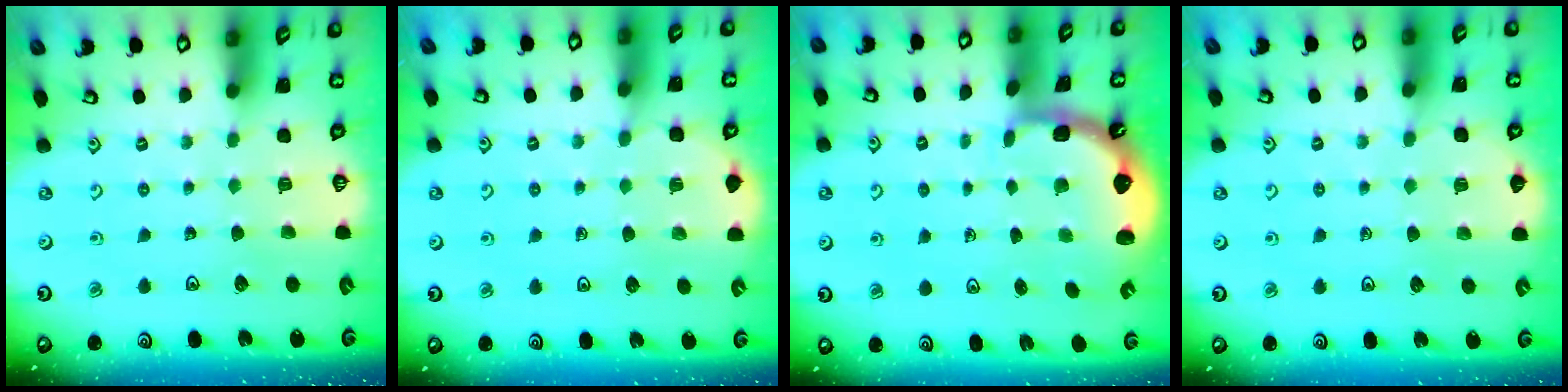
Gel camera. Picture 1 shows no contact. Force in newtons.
{"total": 5.2, "press": 4.7, "slide": 2.1}
{"total": 2.4, "press": 1.7, "slide": 1.7}
{"total": 3.7, "press": 3.5, "slide": 1.1}